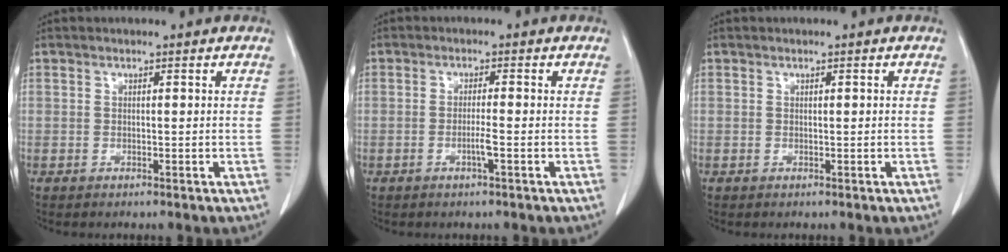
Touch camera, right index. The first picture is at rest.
{"total": 2.2, "force": [-0.8, -0.3, 2.0], "torque": [-0.039, -0.002, -0.016]}
{"total": 0.0}